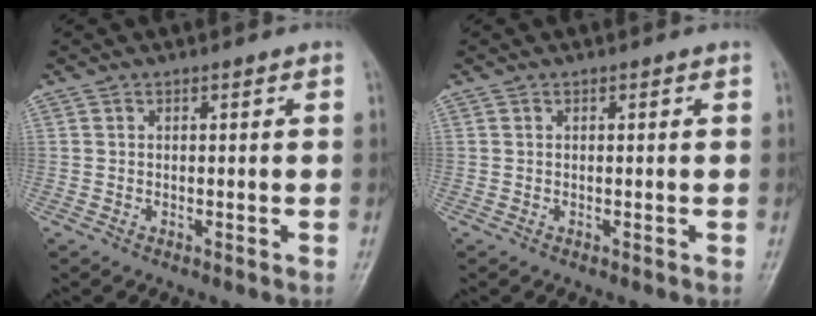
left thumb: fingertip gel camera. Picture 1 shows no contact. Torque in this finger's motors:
{"motor_torque": [0.00, 0.00, 0.04, -0.04, 0.00]}